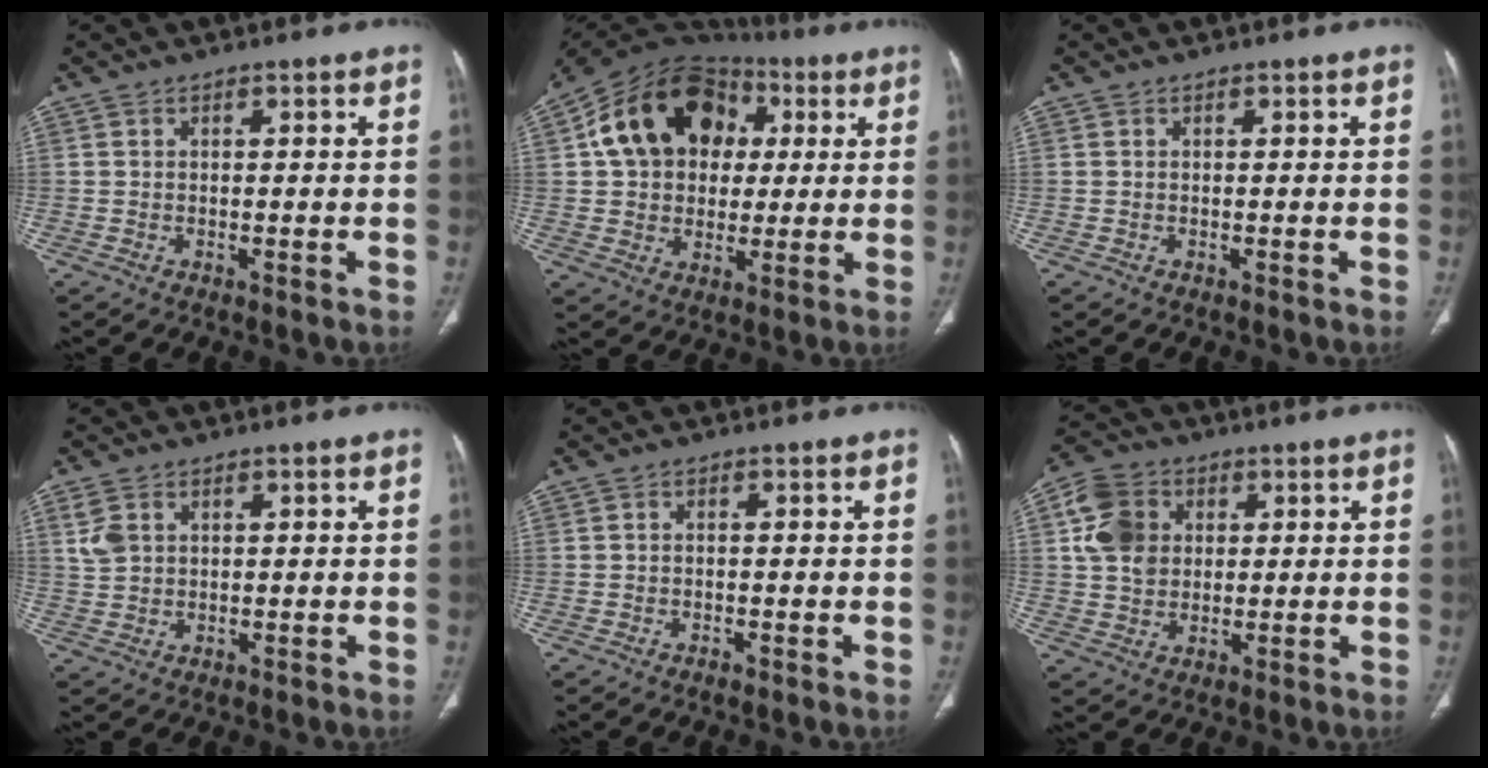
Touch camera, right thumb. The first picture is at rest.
{"total": 20.1, "force": [4.5, 15.3, 12.2], "torque": [-0.182, 0.025, 0.071]}
{"total": 0.0}
{"total": 3.8, "force": [1.6, 2.7, 2.1], "torque": [-0.042, -0.001, 0.043]}
{"total": 0.8, "force": [-0.6, 0.4, 0.4], "torque": [-0.006, 0.002, -0.009]}
{"total": 9.7, "force": [2.4, 7.9, 5.1], "torque": [-0.080, 0.002, 0.042]}